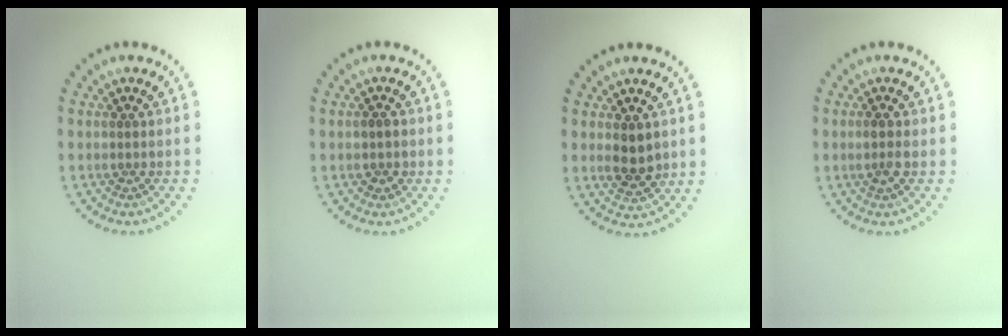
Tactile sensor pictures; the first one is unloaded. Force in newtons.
{"total": 1.4, "press": 1.3, "slide": 0.4}
{"total": 2.5, "press": 2.5, "slide": 0.5}
{"total": 1.4, "press": 1.3, "slide": 0.6}